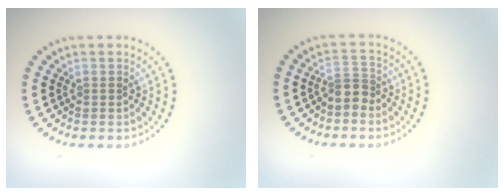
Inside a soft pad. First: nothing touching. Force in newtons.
{"total": 1.9, "press": 1.4, "slide": 1.3}